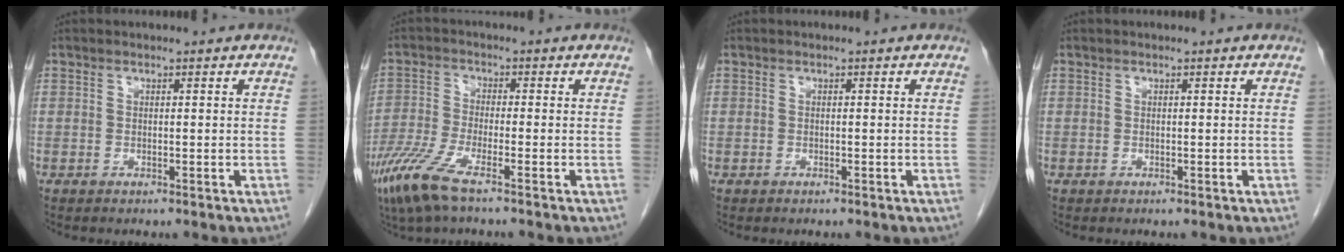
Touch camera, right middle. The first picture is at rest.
{"total": 7.4, "force": [-4.9, 0.8, 5.5], "torque": [-0.134, -0.021, -0.100]}
{"total": 0.0}
{"total": 0.0}